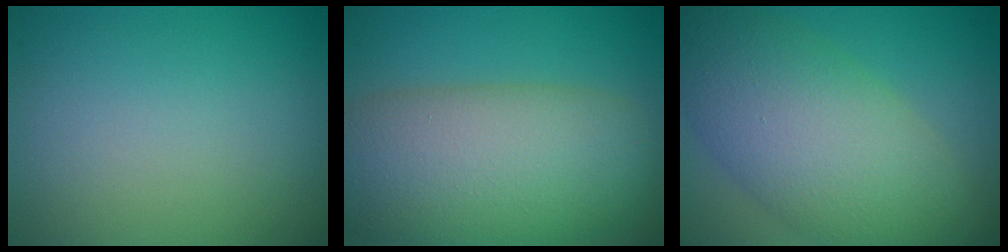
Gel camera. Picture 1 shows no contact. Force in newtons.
{"total": 10.6, "press": 10.6, "slide": 0.6}
{"total": 10.3, "press": 10.2, "slide": 0.8}